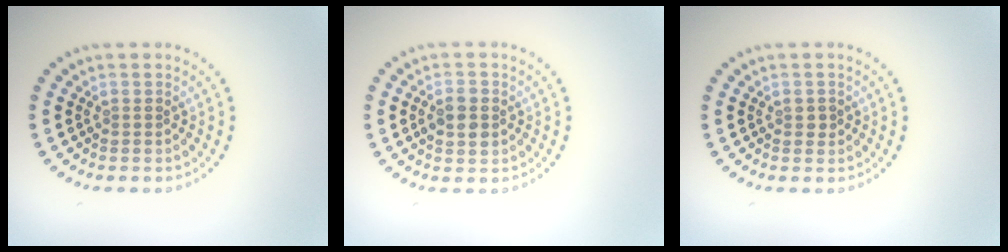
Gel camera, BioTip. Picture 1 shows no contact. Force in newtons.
{"total": 2.7, "press": 2.7, "slide": 0.1}
{"total": 0.9, "press": 0.9, "slide": 0.3}